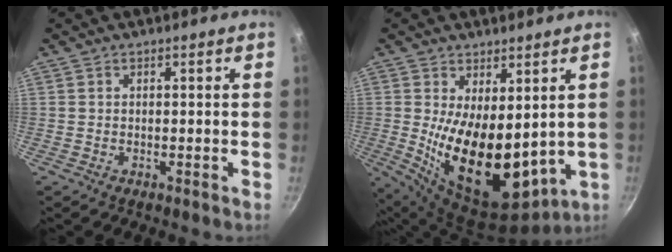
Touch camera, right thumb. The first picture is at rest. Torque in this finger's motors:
{"motor_torque": [-0.55, 2.24, 2.51, 0.19, 0.51]}